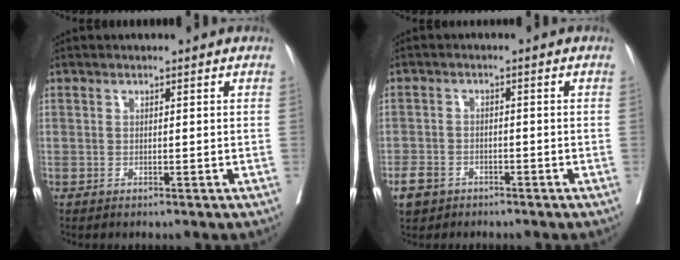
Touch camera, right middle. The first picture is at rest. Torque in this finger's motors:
{"motor_torque": [0.49, -0.50, 0.12, 0.03]}